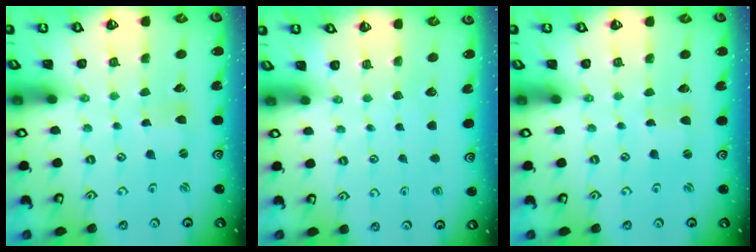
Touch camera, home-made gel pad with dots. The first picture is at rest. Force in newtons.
{"total": 0.0}
{"total": 0.0}